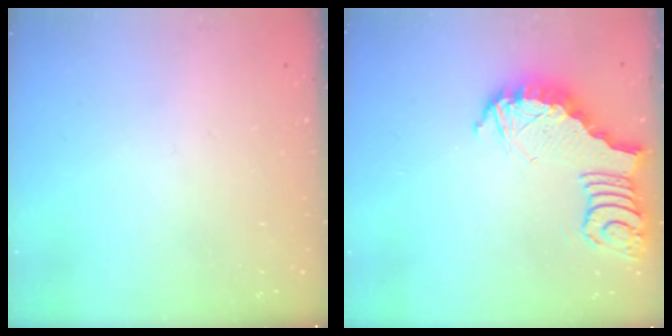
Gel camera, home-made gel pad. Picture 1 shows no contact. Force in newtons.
{"total": 4.9, "press": 4.8, "slide": 0.9}